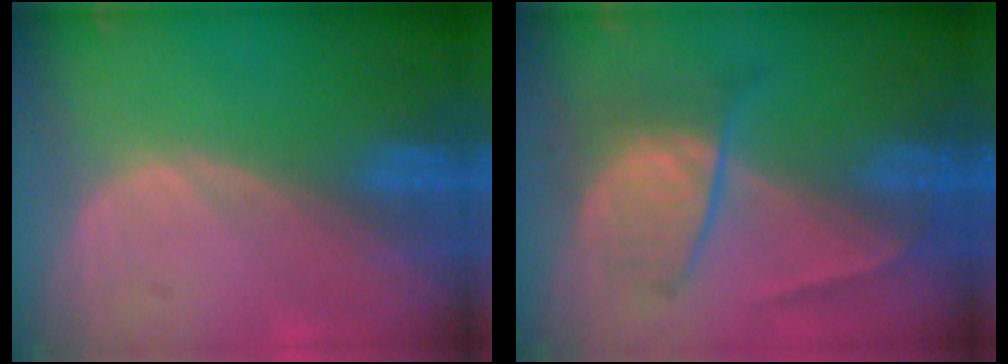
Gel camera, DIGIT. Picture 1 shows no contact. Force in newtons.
{"total": 6.5, "press": 6.2, "slide": 1.9}